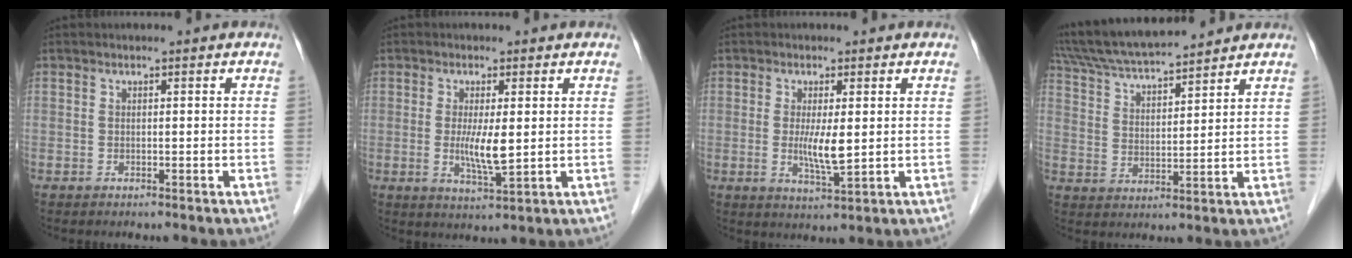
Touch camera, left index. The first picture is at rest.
{"total": 4.9, "force": [0.1, 0.7, 4.8], "torque": [-0.092, -0.012, 0.004]}
{"total": 4.5, "force": [0.2, 0.7, 4.5], "torque": [-0.084, -0.012, 0.005]}
{"total": 14.8, "force": [13.6, 1.4, 5.7], "torque": [-0.113, 0.026, 0.243]}